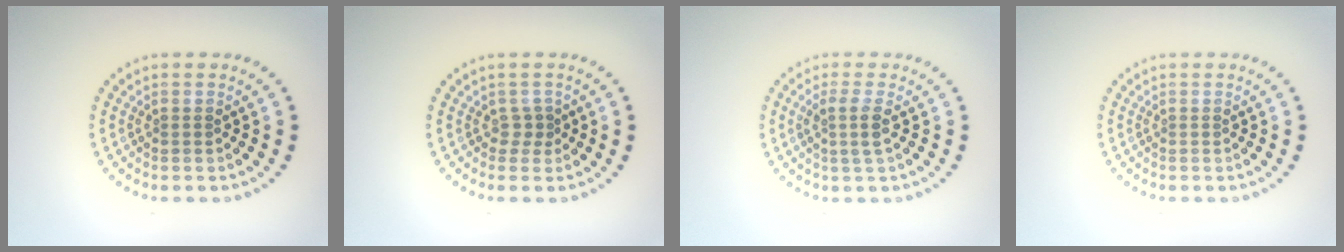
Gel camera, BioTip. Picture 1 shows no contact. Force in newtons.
{"total": 1.1, "press": 0.8, "slide": 0.8}
{"total": 1.9, "press": 1.6, "slide": 1.1}
{"total": 0.0}